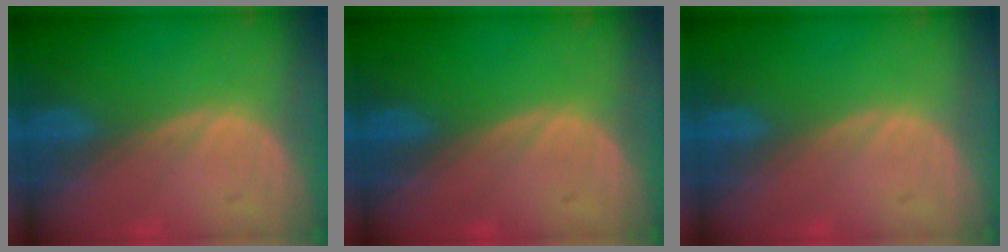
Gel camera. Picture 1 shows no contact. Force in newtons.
{"total": 0.0}
{"total": 0.0}